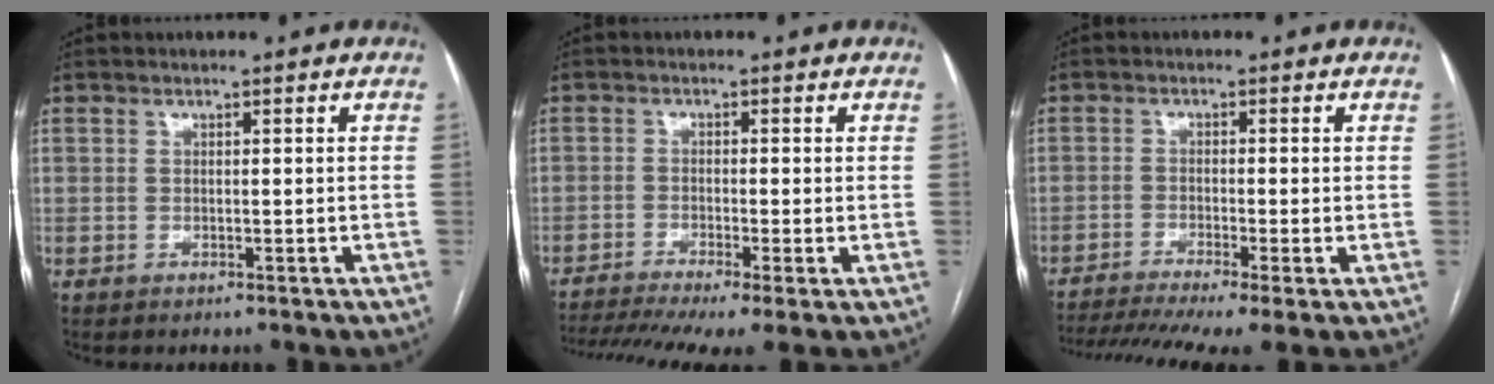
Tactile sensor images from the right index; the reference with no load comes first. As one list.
[{"total": 11.5, "force": [-7.9, 1.6, 8.2], "torque": [-0.154, -0.013, -0.128]}, {"total": 12.2, "force": [-8.7, 1.1, 8.5], "torque": [-0.153, -0.017, -0.138]}]